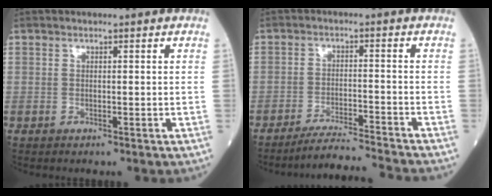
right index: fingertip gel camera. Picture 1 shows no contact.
{"total": 8.6, "force": [-8.1, -1.9, 2.1], "torque": [-0.027, -0.011, -0.139]}